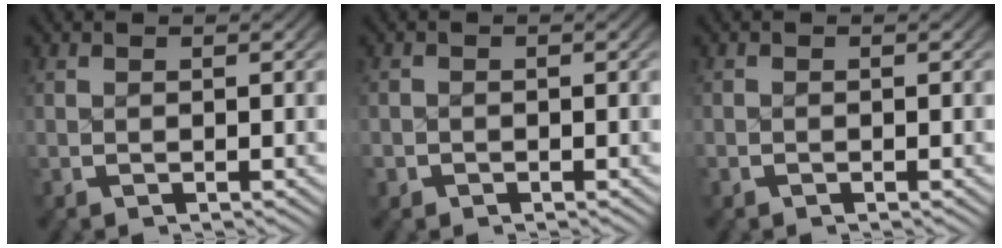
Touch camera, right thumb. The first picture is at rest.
{"total": 1.5, "force": [-0.9, 1.2, 0.1], "torque": [-0.006, -0.011, -0.015]}
{"total": 0.6, "force": [-0.4, 0.4, -0.1], "torque": [-0.001, -0.005, -0.008]}